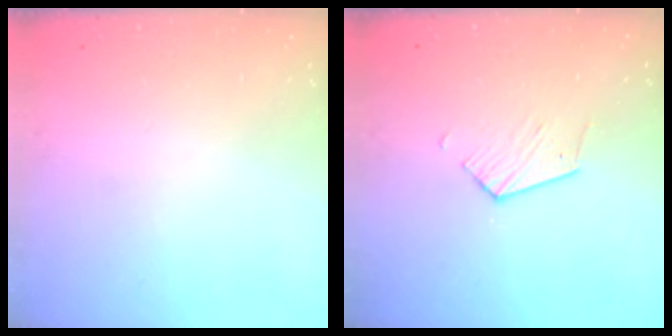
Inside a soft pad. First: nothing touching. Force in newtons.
{"total": 5.0, "press": 5.0, "slide": 0.6}